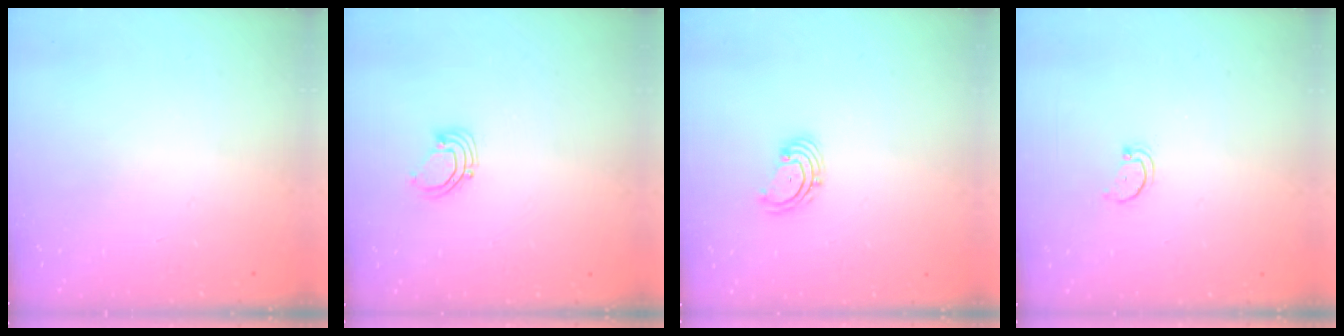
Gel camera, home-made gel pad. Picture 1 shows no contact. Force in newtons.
{"total": 2.9, "press": 2.9, "slide": 0.3}
{"total": 2.7, "press": 2.7, "slide": 0.6}
{"total": 2.5, "press": 2.4, "slide": 0.5}